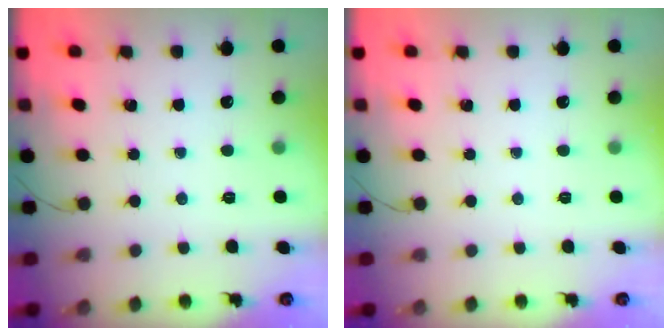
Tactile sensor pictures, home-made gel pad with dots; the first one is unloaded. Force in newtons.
{"total": 0.0}